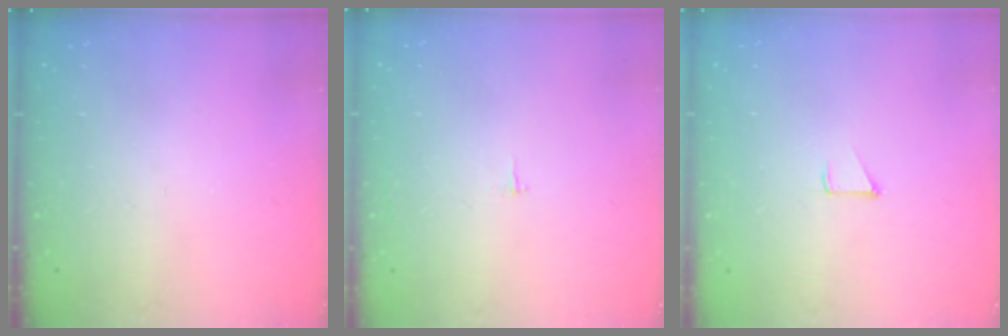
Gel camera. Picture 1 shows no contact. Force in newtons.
{"total": 1.8, "press": 1.8, "slide": 0.1}
{"total": 4.5, "press": 4.5, "slide": 0.3}